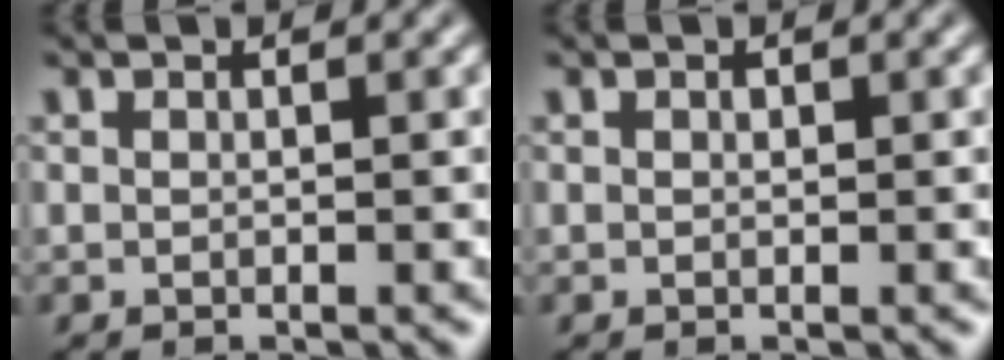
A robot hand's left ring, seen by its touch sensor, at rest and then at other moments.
{"total": 0.0}